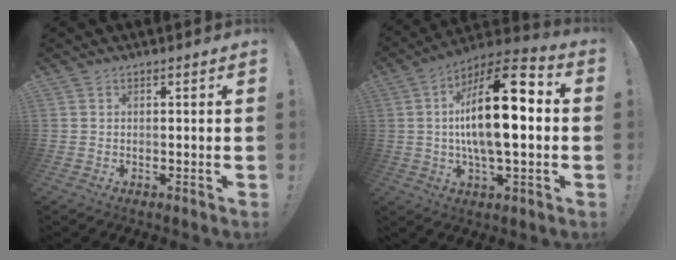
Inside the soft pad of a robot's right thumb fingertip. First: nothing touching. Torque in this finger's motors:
{"motor_torque": [2.01, 3.00, 1.01, 0.71, 0.21]}